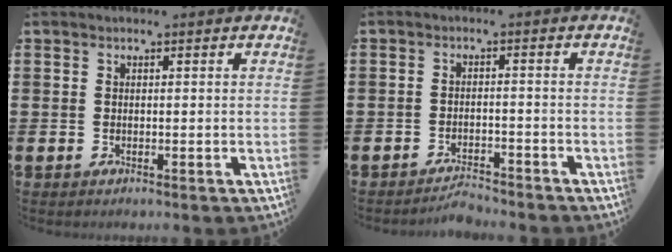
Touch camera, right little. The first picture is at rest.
{"total": 2.2, "force": [-2.2, 0.1, 0.1], "torque": [-0.009, 0.005, -0.046]}